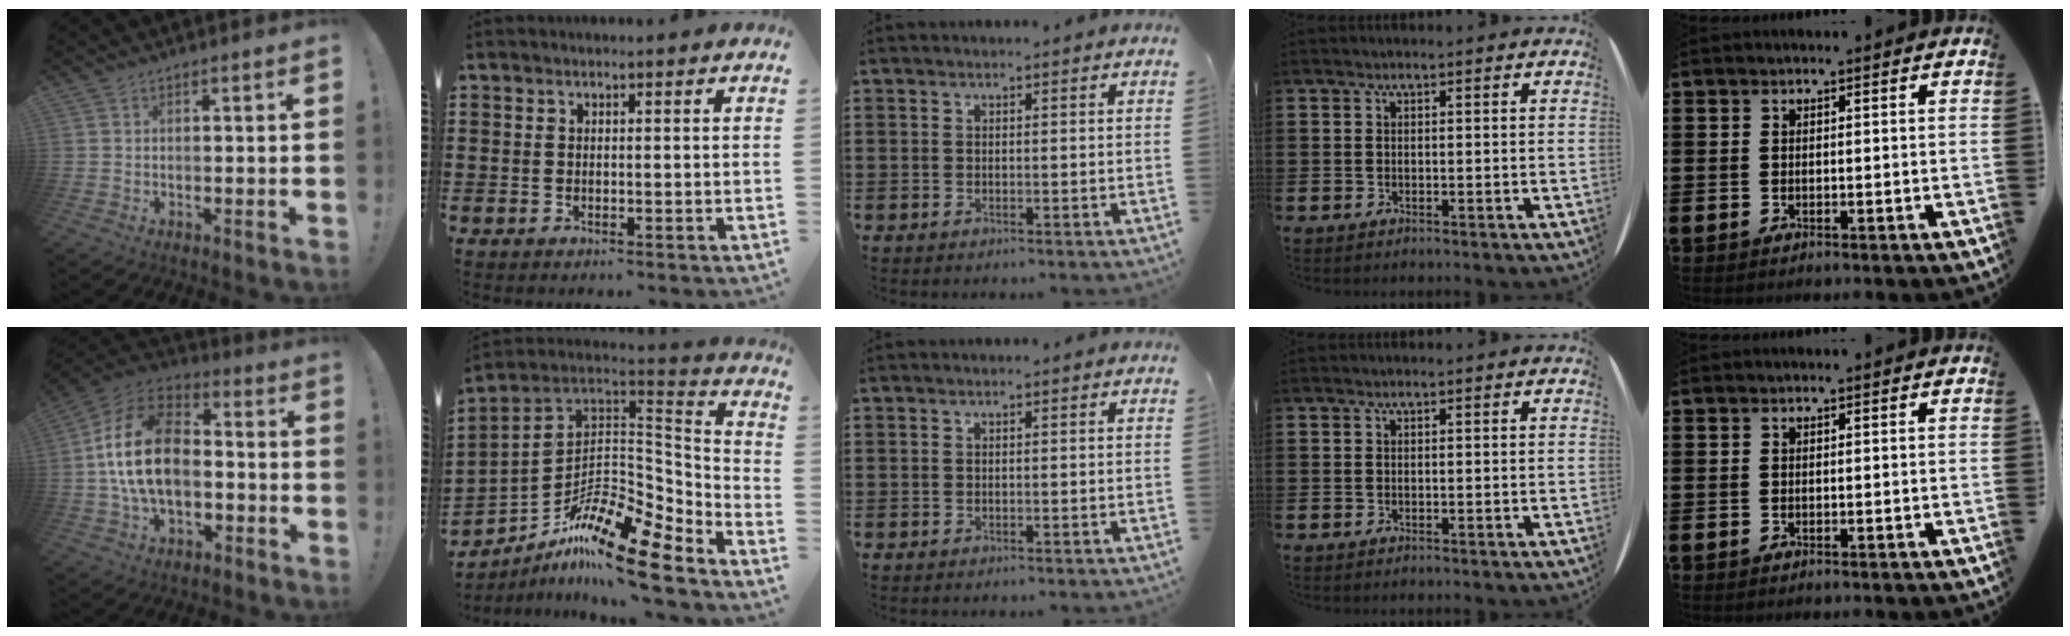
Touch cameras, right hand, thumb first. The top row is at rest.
{"thumb": {"total": 21.2, "force": [-0.1, 13.8, 16.0], "torque": [-0.288, 0.031, 0.005]}, "index": {"total": 14.5, "force": [-10.1, 4.4, 9.5], "torque": [-0.160, 0.021, -0.187]}}